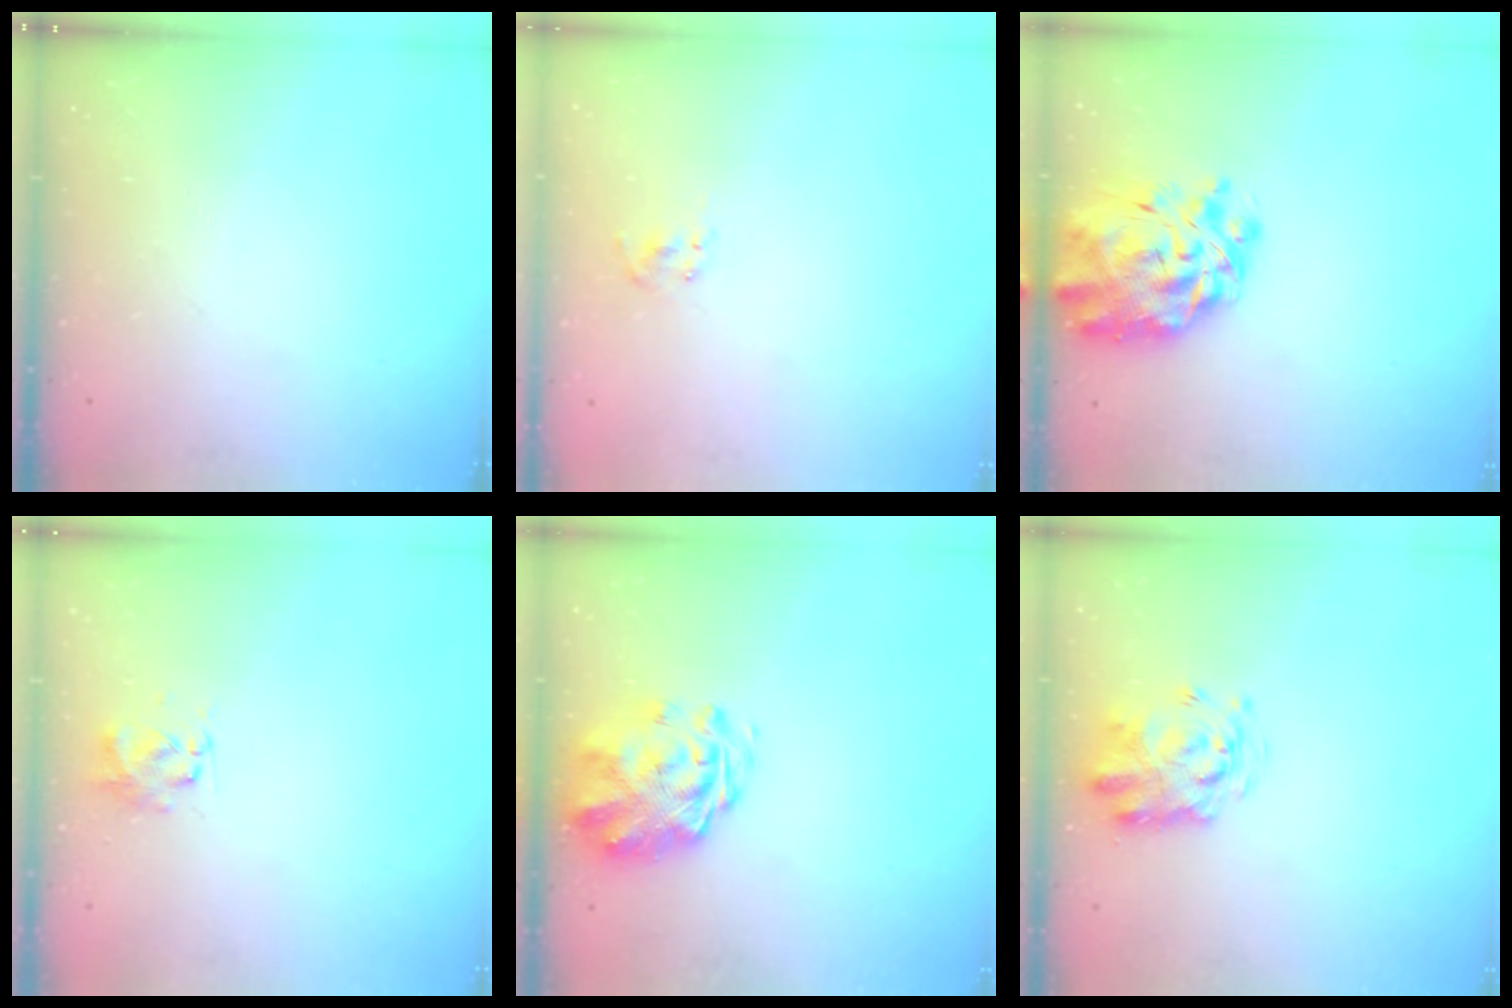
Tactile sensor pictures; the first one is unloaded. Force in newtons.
{"total": 1.5, "press": 1.3, "slide": 0.7}
{"total": 13.6, "press": 12.7, "slide": 4.9}
{"total": 3.6, "press": 3.6, "slide": 0.6}
{"total": 2.9, "press": 2.5, "slide": 1.5}
{"total": 3.2, "press": 3.1, "slide": 0.7}